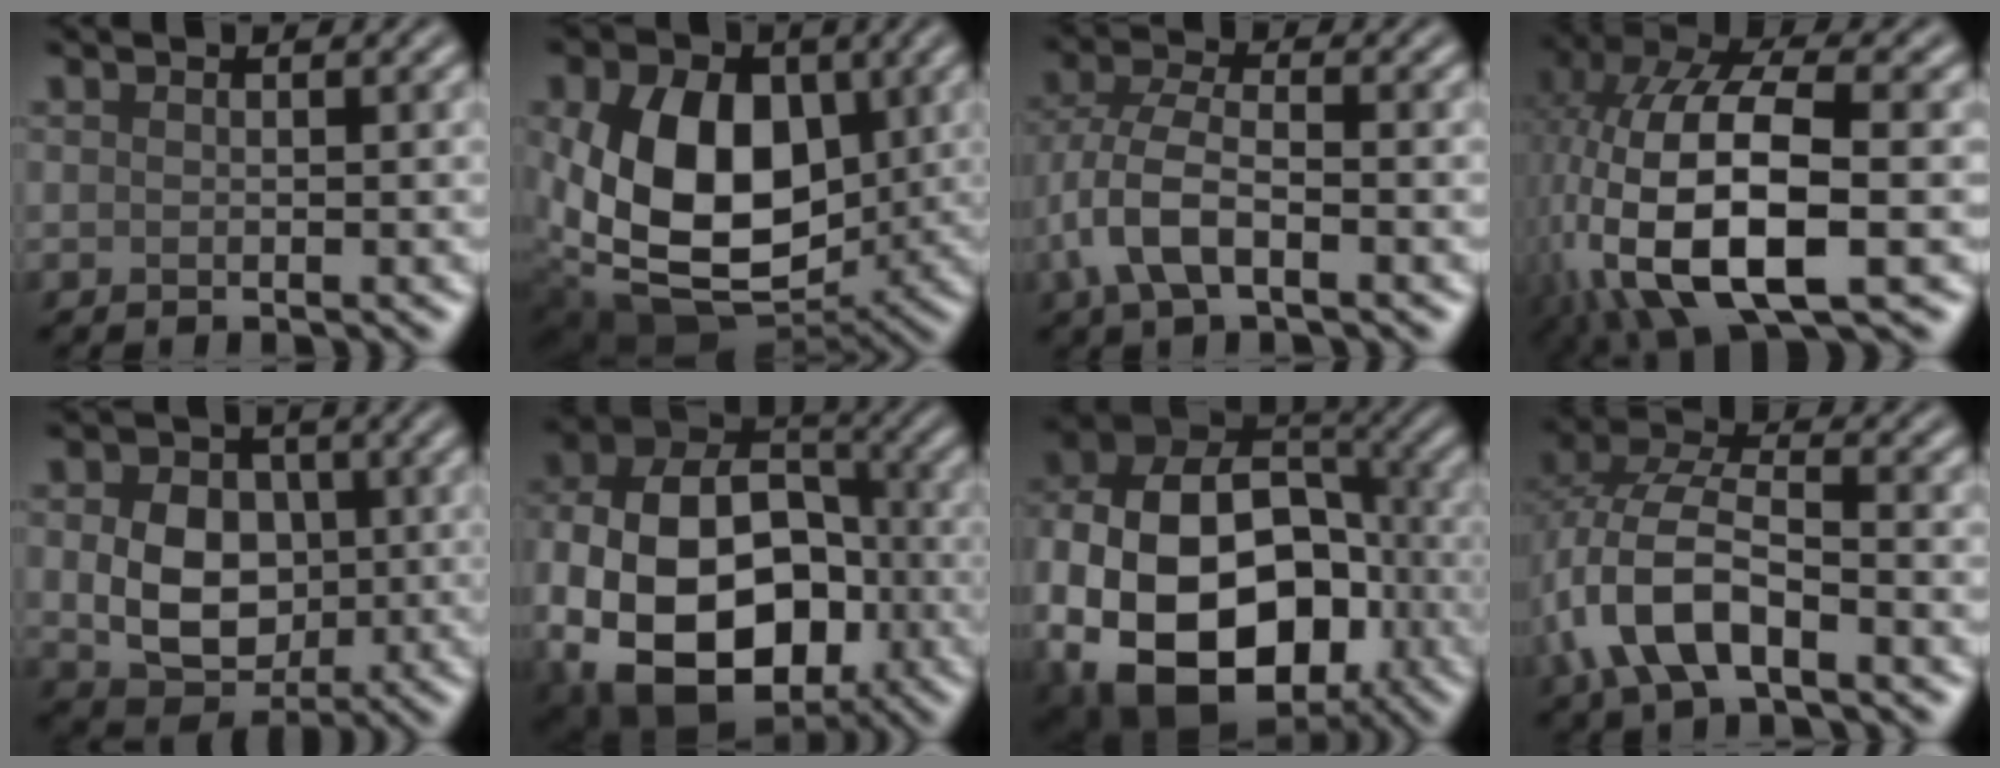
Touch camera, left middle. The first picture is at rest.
{"total": 12.9, "force": [0.6, 8.9, 9.3], "torque": [-0.188, -0.024, 0.014]}
{"total": 5.7, "force": [-2.0, 2.8, 4.6], "torque": [-0.102, 0.002, -0.048]}
{"total": 14.4, "force": [-3.2, 7.1, 12.2], "torque": [-0.268, -0.014, -0.050]}
{"total": 7.4, "force": [0.0, 5.7, 4.7], "torque": [-0.093, -0.010, 0.006]}
{"total": 17.2, "force": [-4.6, 11.9, 11.6], "torque": [-0.192, -0.026, -0.072]}
{"total": 19.5, "force": [-5.5, 13.7, 12.7], "torque": [-0.211, -0.023, -0.084]}
{"total": 8.1, "force": [-2.5, 4.1, 6.5], "torque": [-0.145, 0.006, -0.057]}